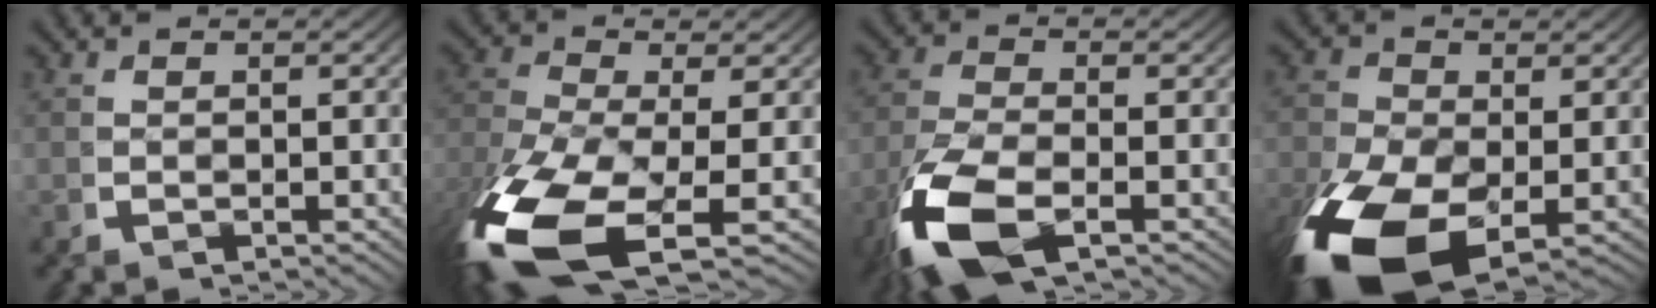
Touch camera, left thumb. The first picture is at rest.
{"total": 12.8, "force": [-4.8, 6.9, 9.7], "torque": [-0.232, -0.059, -0.054]}
{"total": 8.3, "force": [-3.1, 4.5, 6.3], "torque": [-0.145, -0.021, -0.043]}
{"total": 11.0, "force": [-4.2, 6.5, 7.8], "torque": [-0.163, -0.058, -0.048]}